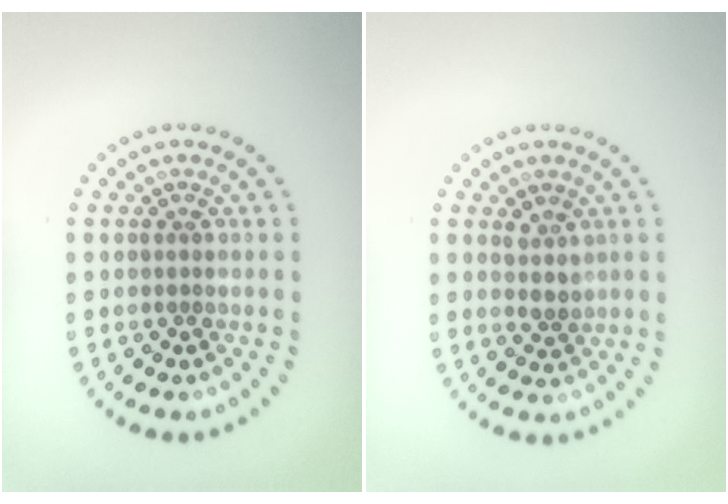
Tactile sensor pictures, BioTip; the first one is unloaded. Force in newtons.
{"total": 1.8, "press": 1.4, "slide": 1.1}